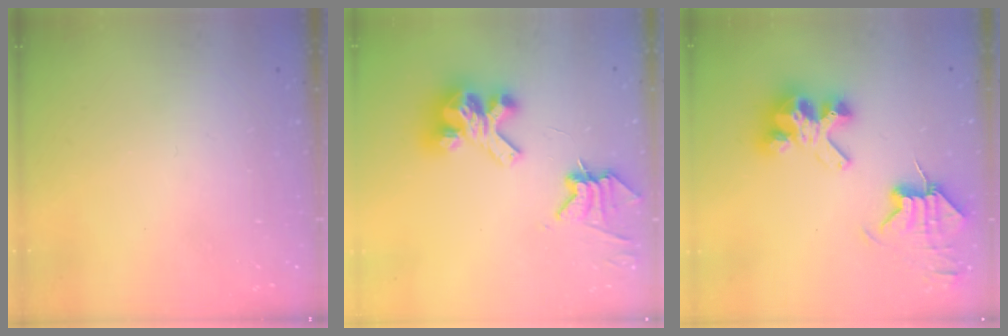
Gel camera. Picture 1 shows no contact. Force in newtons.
{"total": 10.4, "press": 10.3, "slide": 1.0}
{"total": 9.9, "press": 9.9, "slide": 1.1}